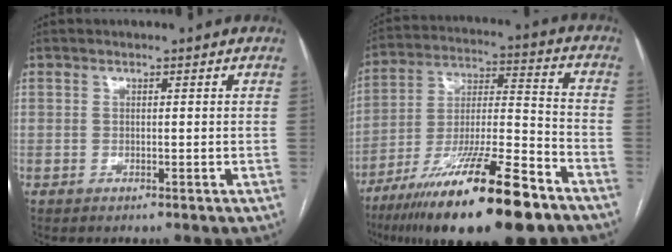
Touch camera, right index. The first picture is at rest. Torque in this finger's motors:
{"motor_torque": [1.12, -1.02, 1.05, 0.21]}